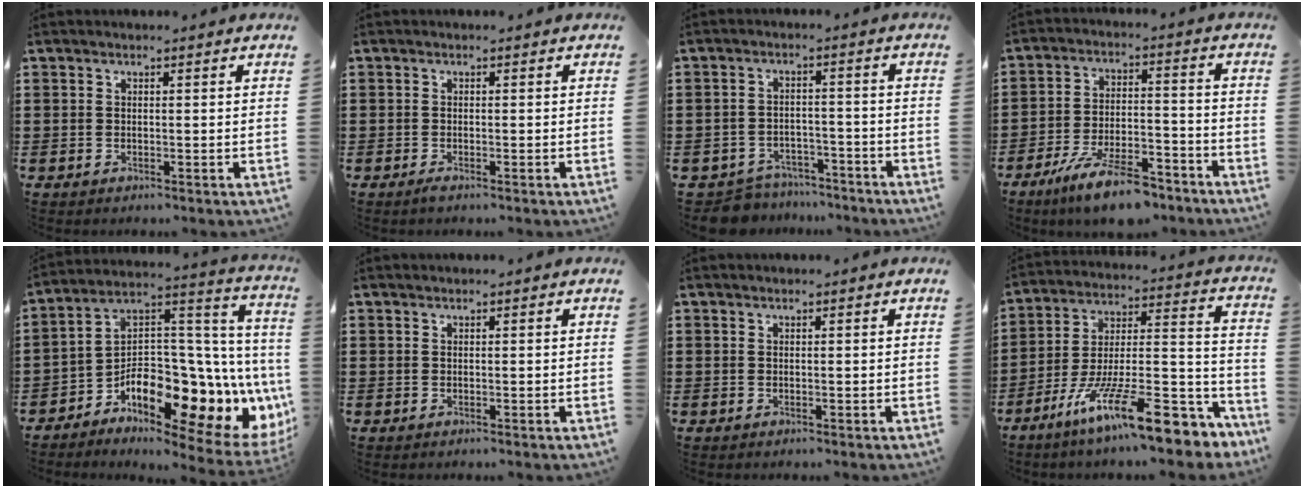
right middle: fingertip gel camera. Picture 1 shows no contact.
{"total": 0.5, "force": [-0.3, 0.0, 0.4], "torque": [-0.007, -0.005, -0.005]}
{"total": 5.1, "force": [-5.1, 0.9, -0.1], "torque": [-0.008, 0.009, -0.106]}
{"total": 10.2, "force": [-8.3, 1.9, 5.6], "torque": [-0.103, 0.018, -0.156]}
{"total": 11.3, "force": [-6.4, 4.8, 8.0], "torque": [-0.150, -0.035, -0.120]}
{"total": 0.0}
{"total": 0.0}
{"total": 16.9, "force": [-11.1, 3.7, 12.2], "torque": [-0.202, 0.030, -0.183]}